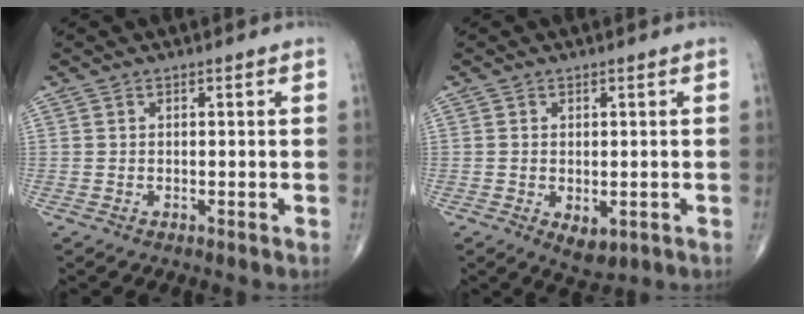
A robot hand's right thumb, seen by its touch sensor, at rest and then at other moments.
{"total": 3.8, "force": [-1.0, 2.2, 2.9], "torque": [-0.040, -0.006, -0.003]}